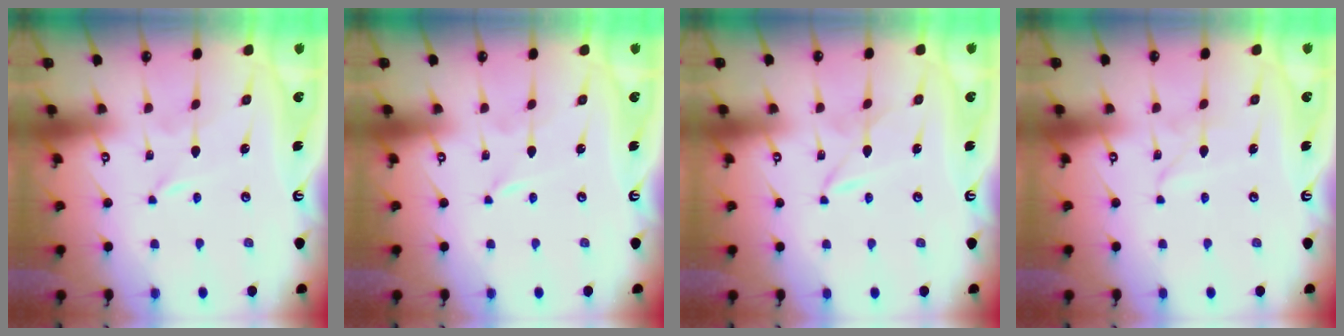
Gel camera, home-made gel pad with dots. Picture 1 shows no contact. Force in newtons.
{"total": 0.0}
{"total": 1.6, "press": 1.6, "slide": 0.2}
{"total": 1.6, "press": 1.5, "slide": 0.2}